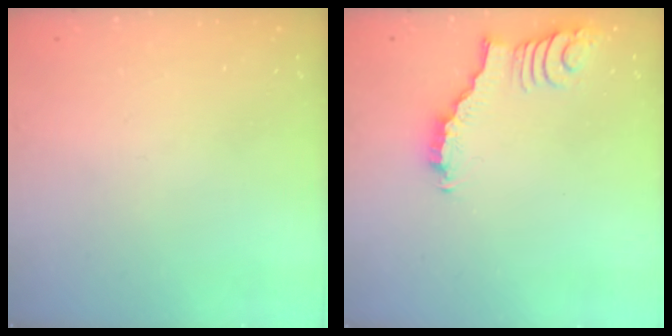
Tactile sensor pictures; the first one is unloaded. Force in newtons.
{"total": 3.0, "press": 2.9, "slide": 0.4}